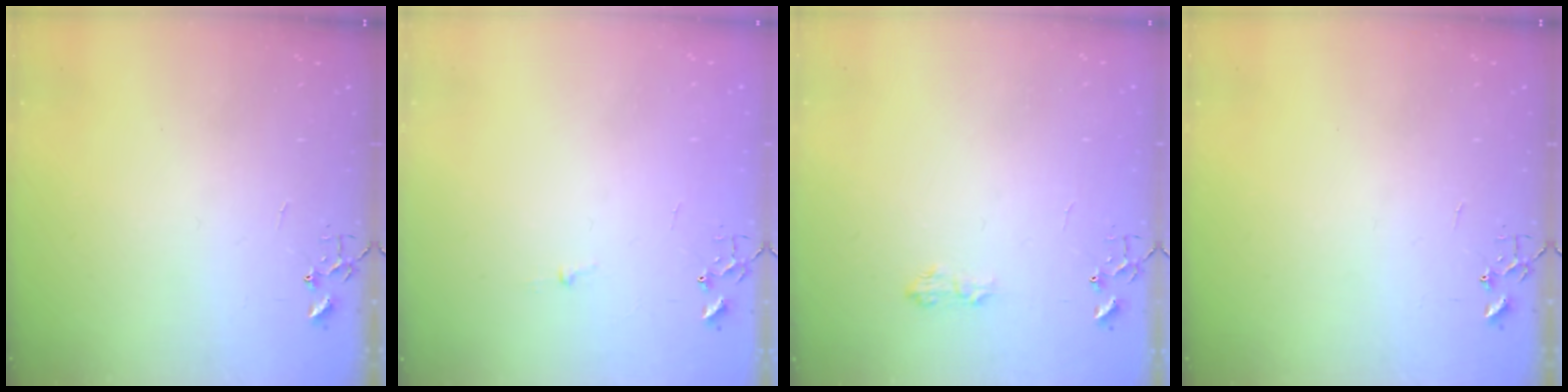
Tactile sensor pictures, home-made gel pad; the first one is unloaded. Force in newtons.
{"total": 2.7, "press": 2.7, "slide": 0.3}
{"total": 5.9, "press": 5.9, "slide": 0.8}
{"total": 0.0}